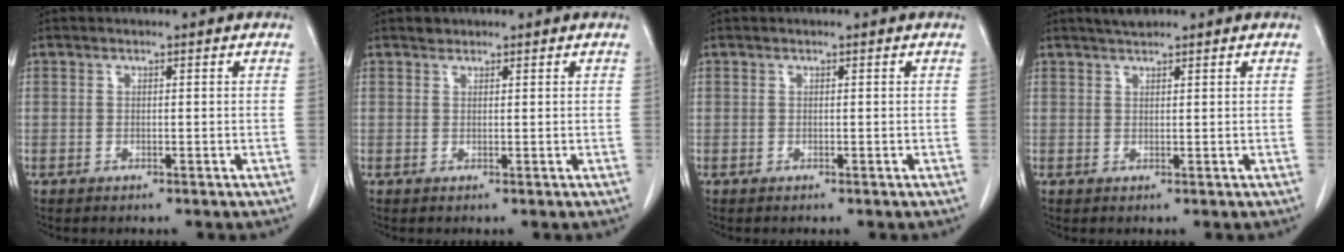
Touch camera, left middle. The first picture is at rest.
{"total": 0.8, "force": [0.7, 0.4, 0.0], "torque": [0.000, 0.002, 0.010]}
{"total": 0.0}
{"total": 1.9, "force": [1.7, 0.3, 0.8], "torque": [-0.017, 0.007, 0.032]}